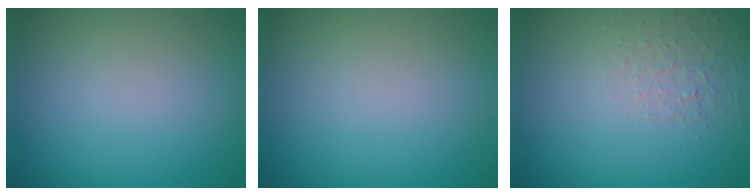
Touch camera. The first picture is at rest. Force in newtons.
{"total": 0.0}
{"total": 1.3, "press": 0.4, "slide": 1.2}